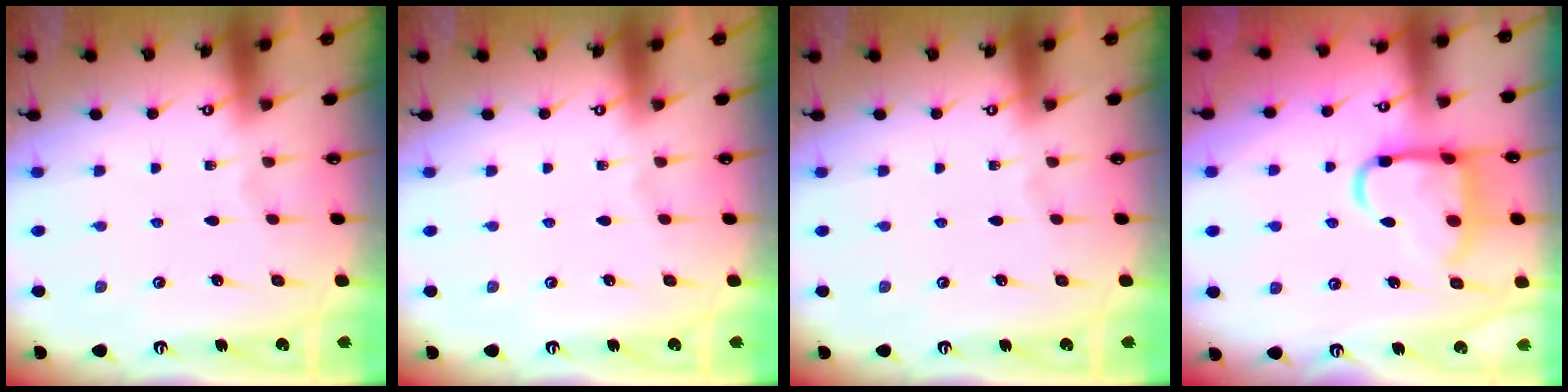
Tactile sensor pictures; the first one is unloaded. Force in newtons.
{"total": 0.0}
{"total": 0.0}
{"total": 14.1, "press": 14.0, "slide": 1.5}